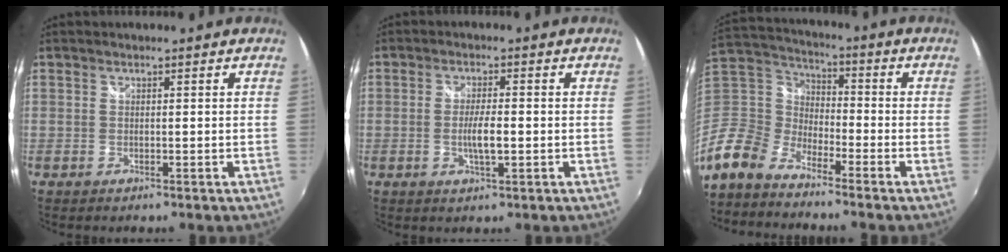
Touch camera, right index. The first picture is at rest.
{"total": 4.2, "force": [-0.8, 0.9, 4.0], "torque": [-0.076, -0.004, -0.014]}
{"total": 13.4, "force": [-9.8, 7.5, 5.3], "torque": [-0.145, 0.008, -0.212]}